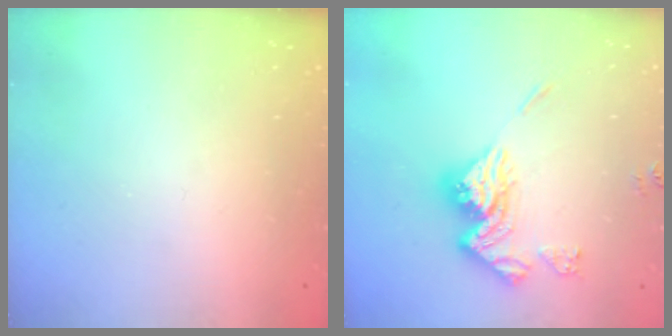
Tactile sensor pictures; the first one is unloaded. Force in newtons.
{"total": 15.2, "press": 15.2, "slide": 1.5}